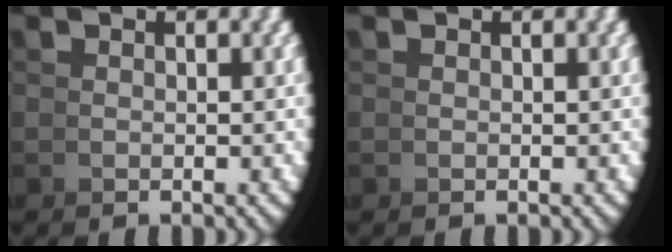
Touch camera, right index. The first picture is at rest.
{"total": 0.0}